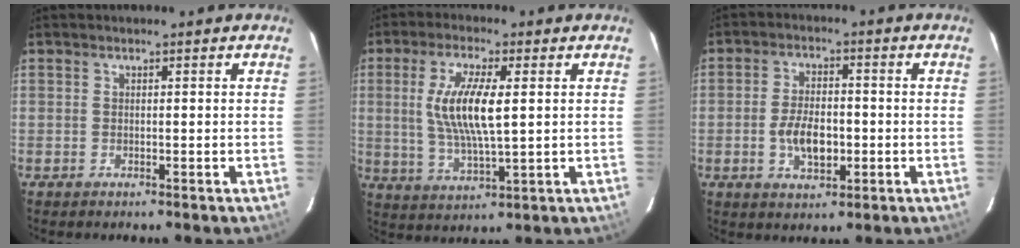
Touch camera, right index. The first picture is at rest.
{"total": 10.7, "force": [1.6, 2.8, 10.2], "torque": [-0.202, -0.002, 0.033]}
{"total": 7.6, "force": [-1.7, 4.0, 6.2], "torque": [-0.124, -0.001, -0.026]}